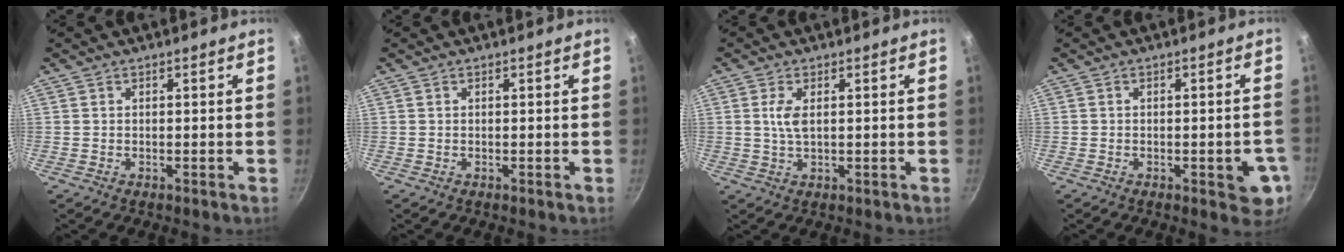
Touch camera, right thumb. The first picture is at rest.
{"total": 0.0}
{"total": 3.4, "force": [0.7, 1.5, 3.0], "torque": [-0.062, -0.001, 0.013]}
{"total": 6.7, "force": [-2.0, 2.6, 5.8], "torque": [-0.049, 0.002, -0.024]}